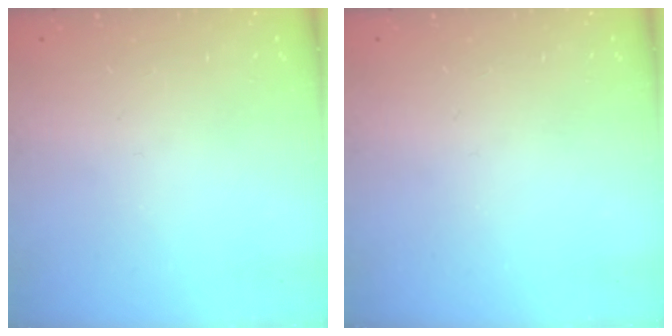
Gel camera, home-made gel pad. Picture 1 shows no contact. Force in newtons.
{"total": 0.0}